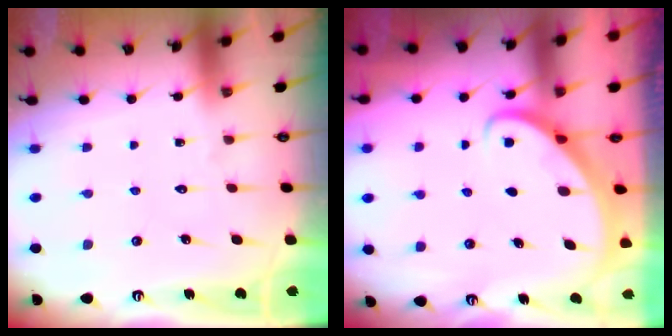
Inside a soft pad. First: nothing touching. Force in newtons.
{"total": 2.8, "press": 2.8, "slide": 0.2}